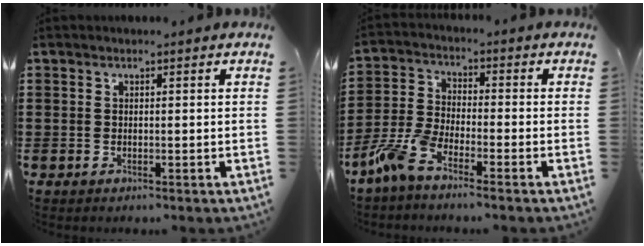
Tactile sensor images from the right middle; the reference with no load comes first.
{"total": 6.5, "force": [-4.9, 1.3, 4.2], "torque": [-0.117, -0.013, -0.099]}